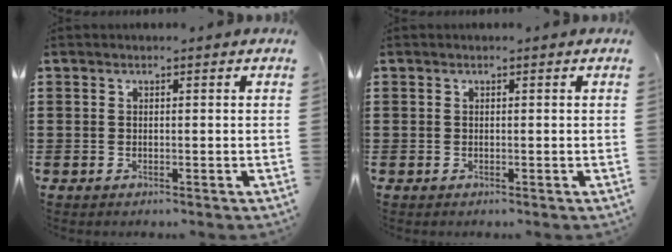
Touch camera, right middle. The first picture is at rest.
{"total": 0.0}